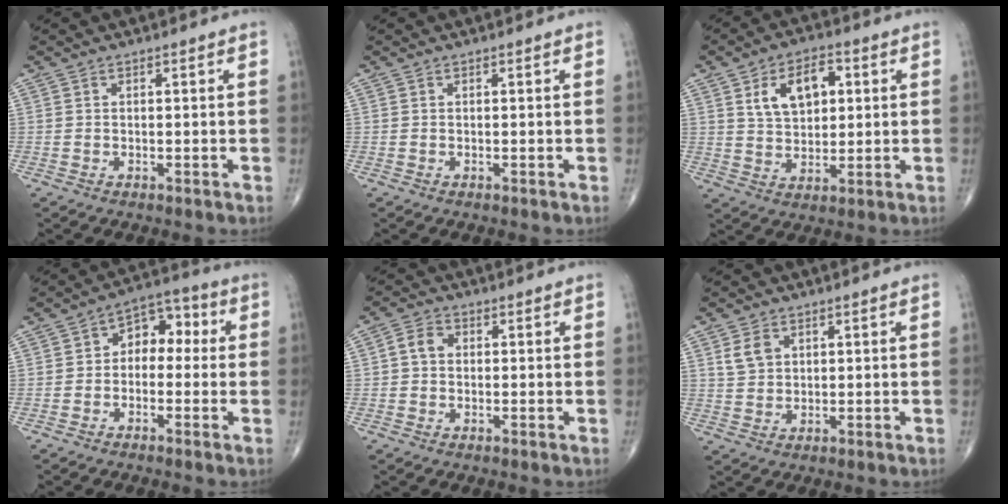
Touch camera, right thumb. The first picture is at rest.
{"total": 0.0}
{"total": 10.2, "force": [3.2, 6.3, 7.4], "torque": [-0.094, -0.002, 0.053]}
{"total": 7.8, "force": [0.2, 5.5, 5.6], "torque": [-0.041, 0.038, -0.016]}
{"total": 3.5, "force": [0.2, 2.8, 2.2], "torque": [-0.033, 0.012, -0.003]}
{"total": 4.0, "force": [1.7, 3.0, 2.1], "torque": [-0.029, -0.005, 0.036]}